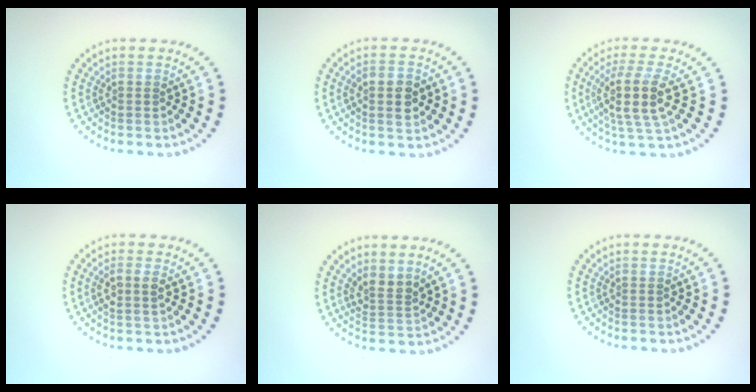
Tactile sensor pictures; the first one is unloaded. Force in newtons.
{"total": 2.8, "press": 2.8, "slide": 0.3}
{"total": 4.2, "press": 3.5, "slide": 2.2}
{"total": 1.8, "press": 1.7, "slide": 0.6}
{"total": 2.3, "press": 1.7, "slide": 1.5}
{"total": 0.0}